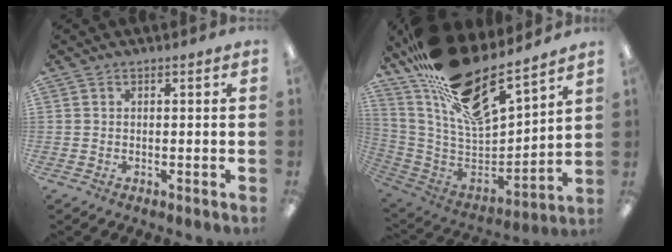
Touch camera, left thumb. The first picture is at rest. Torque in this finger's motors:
{"motor_torque": [2.11, -0.60, 1.95, -0.86, 0.82]}